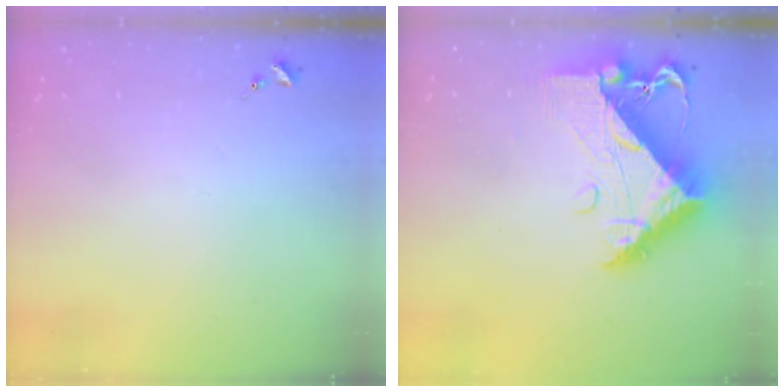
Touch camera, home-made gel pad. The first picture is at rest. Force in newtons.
{"total": 13.2, "press": 13.2, "slide": 1.4}